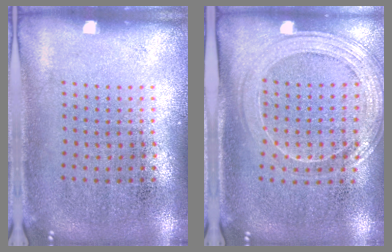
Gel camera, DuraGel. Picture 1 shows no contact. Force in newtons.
{"total": 1.6, "press": 1.5, "slide": 0.4}